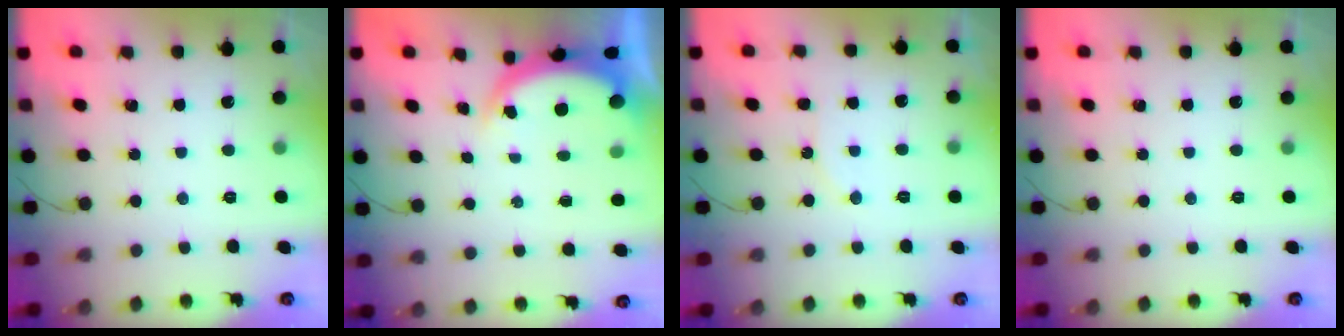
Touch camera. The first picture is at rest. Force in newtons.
{"total": 4.7, "press": 4.6, "slide": 0.3}
{"total": 6.5, "press": 6.2, "slide": 1.9}
{"total": 0.0}